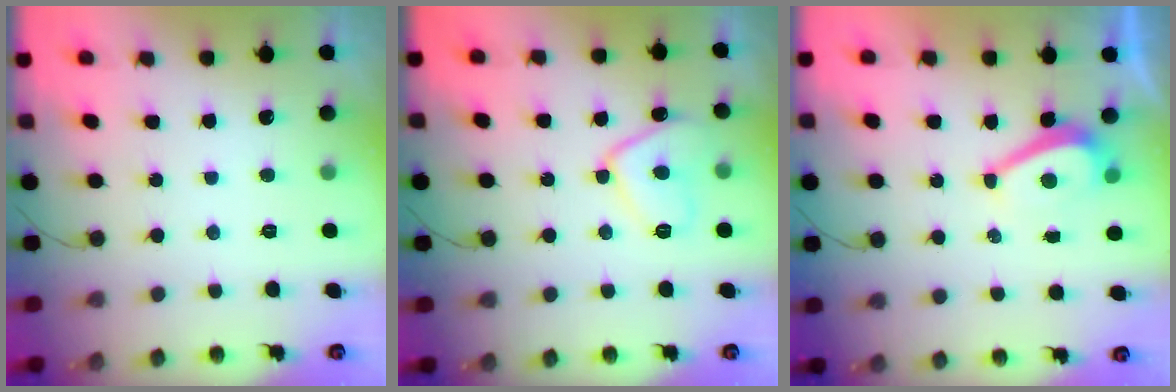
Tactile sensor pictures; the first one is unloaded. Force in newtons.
{"total": 10.2, "press": 10.1, "slide": 1.0}
{"total": 5.1, "press": 5.1, "slide": 0.6}